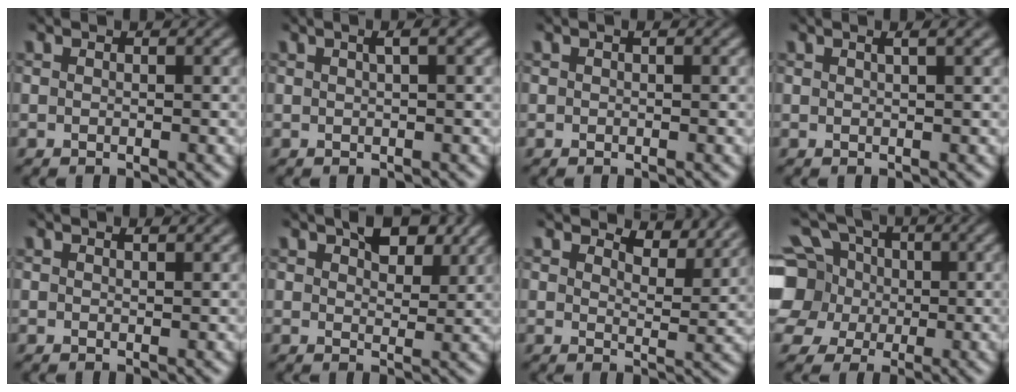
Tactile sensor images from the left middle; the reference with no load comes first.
{"total": 1.8, "force": [0.8, 0.3, 1.6], "torque": [-0.022, 0.007, 0.010]}
{"total": 0.0}
{"total": 1.9, "force": [1.0, 0.4, 1.5], "torque": [-0.017, 0.003, 0.006]}
{"total": 0.7, "force": [0.6, -0.1, 0.4], "torque": [-0.008, 0.001, 0.011]}
{"total": 4.1, "force": [2.4, 2.1, 2.6], "torque": [-0.041, -0.001, 0.036]}
{"total": 4.5, "force": [4.1, 1.1, 1.6], "torque": [-0.037, -0.004, 0.054]}
{"total": 8.8, "force": [1.0, 7.7, 4.2], "torque": [-0.095, 0.024, -0.021]}